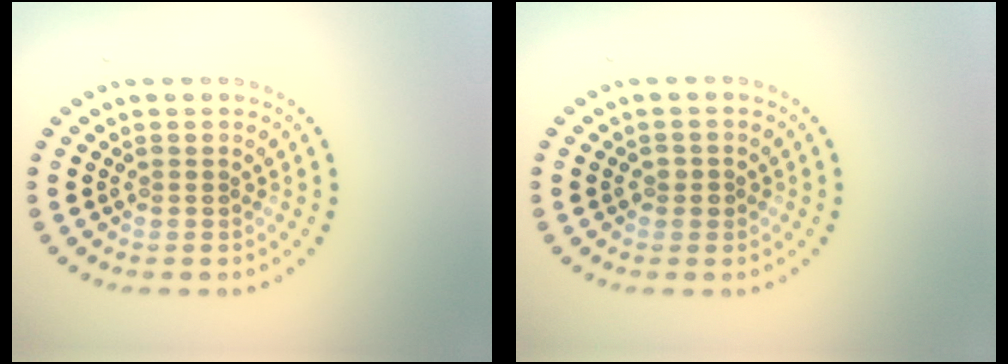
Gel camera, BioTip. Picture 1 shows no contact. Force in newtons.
{"total": 0.8, "press": 0.8, "slide": 0.1}